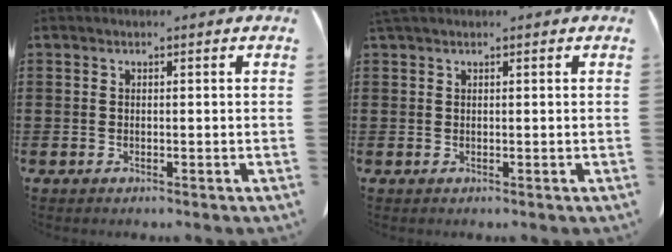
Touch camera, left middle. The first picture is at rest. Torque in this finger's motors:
{"motor_torque": [0.86, 0.38, 0.07, 0.05]}